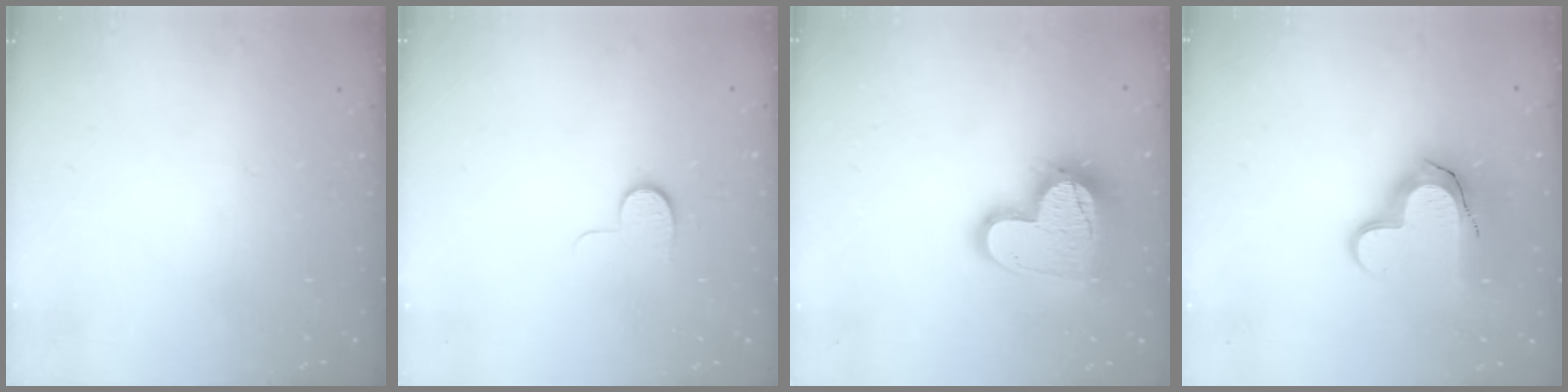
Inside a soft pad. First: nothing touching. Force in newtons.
{"total": 5.3, "press": 5.3, "slide": 0.5}
{"total": 17.9, "press": 17.9, "slide": 1.5}
{"total": 15.2, "press": 15.1, "slide": 1.1}